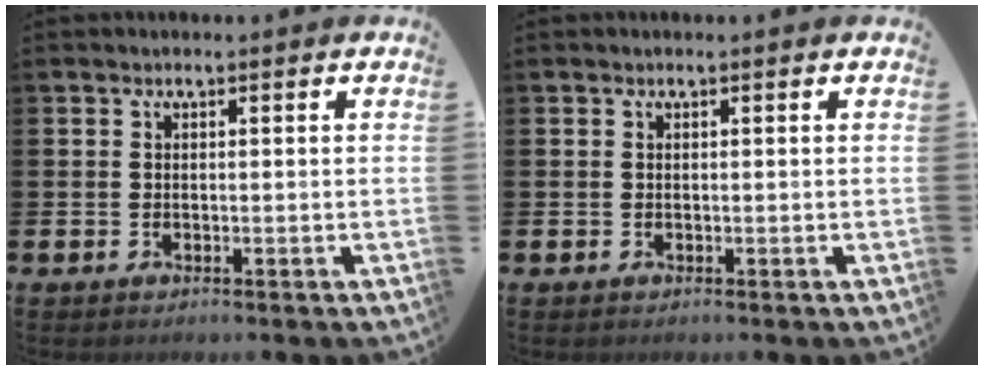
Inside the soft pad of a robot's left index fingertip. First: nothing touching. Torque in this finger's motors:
{"motor_torque": [0.14, -0.08, 0.04, -0.01]}